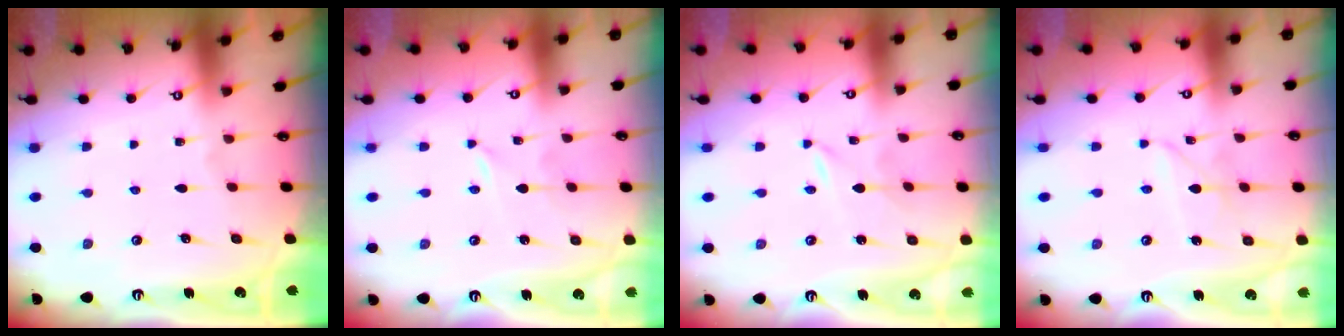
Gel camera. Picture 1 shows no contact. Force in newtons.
{"total": 0.0}
{"total": 0.0}
{"total": 3.5, "press": 3.5, "slide": 0.4}